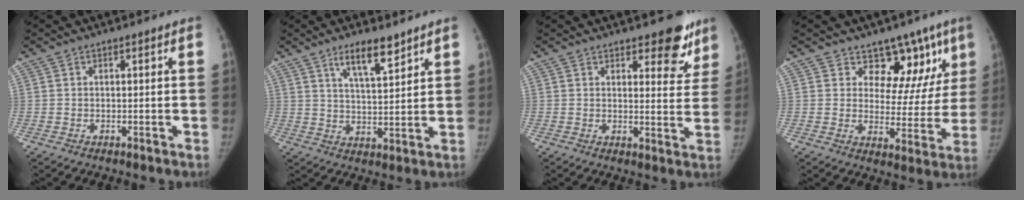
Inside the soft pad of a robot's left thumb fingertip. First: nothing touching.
{"total": 7.3, "force": [5.0, 1.9, 4.9], "torque": [-0.073, -0.033, 0.090]}
{"total": 7.8, "force": [5.5, 3.4, 4.3], "torque": [-0.009, -0.035, 0.067]}
{"total": 11.5, "force": [7.5, 7.5, 4.4], "torque": [0.007, -0.034, 0.096]}